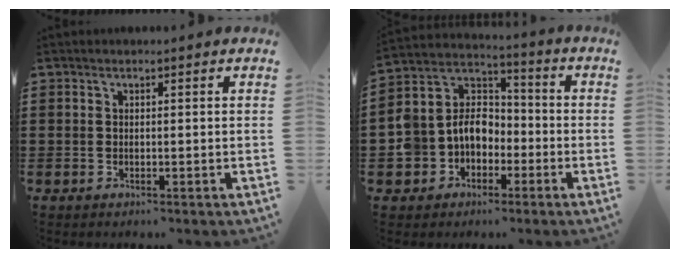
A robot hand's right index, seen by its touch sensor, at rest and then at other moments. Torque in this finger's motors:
{"motor_torque": [1.33, 0.43, 0.40, 0.19]}